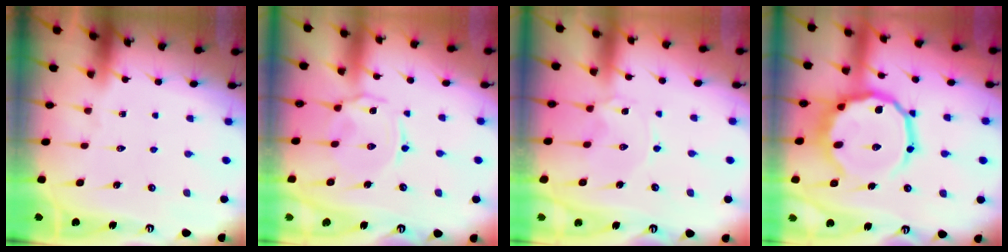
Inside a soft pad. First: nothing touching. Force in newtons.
{"total": 2.2, "press": 2.2, "slide": 0.6}
{"total": 2.6, "press": 2.6, "slide": 0.4}
{"total": 18.2, "press": 18.0, "slide": 2.7}